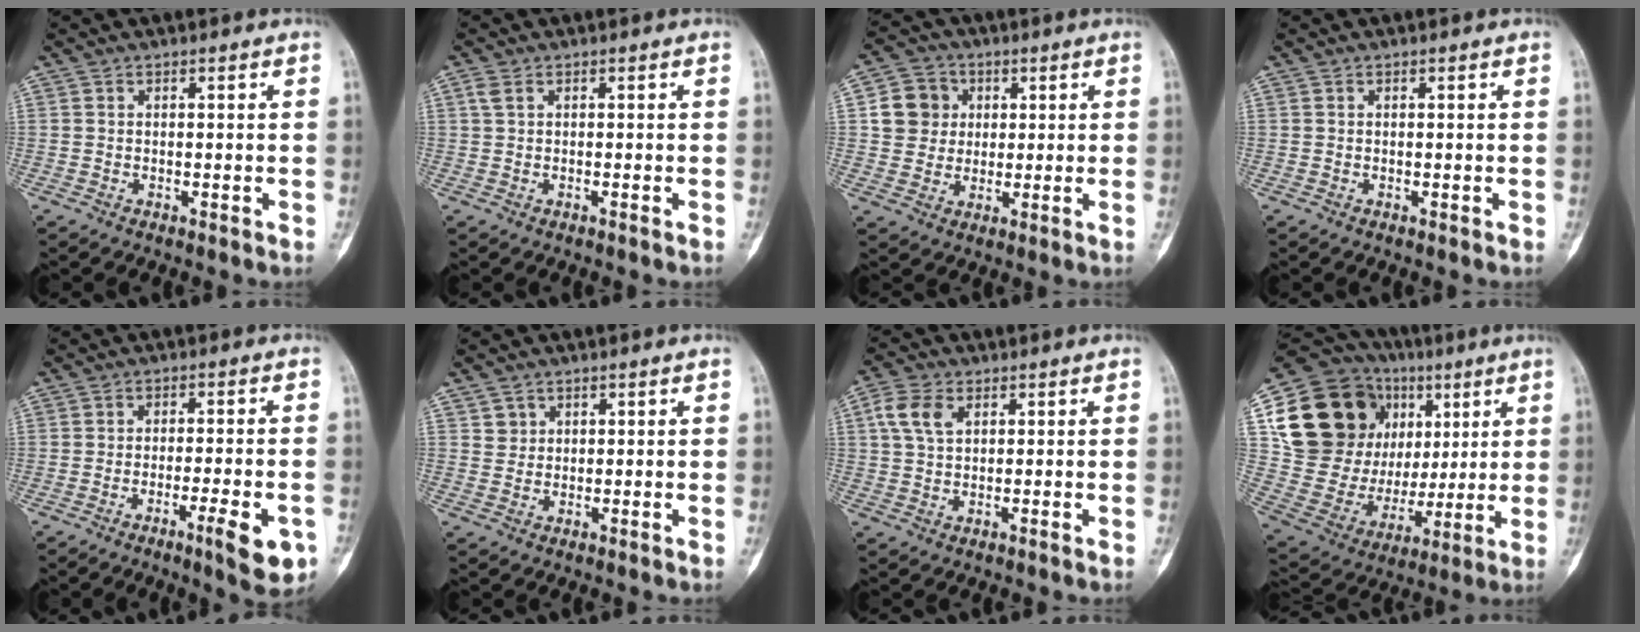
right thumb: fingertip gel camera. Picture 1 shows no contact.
{"total": 1.3, "force": [0.2, 0.5, 1.2], "torque": [-0.037, 0.008, 0.007]}
{"total": 7.8, "force": [1.7, 7.1, 2.7], "torque": [-0.019, 0.003, 0.024]}
{"total": 0.0}
{"total": 8.8, "force": [-4.1, 1.7, 7.7], "torque": [-0.104, 0.005, -0.054]}
{"total": 1.8, "force": [1.0, 1.5, 0.2], "torque": [0.011, -0.004, 0.012]}
{"total": 5.6, "force": [1.8, 3.3, 4.1], "torque": [-0.090, 0.011, 0.034]}
{"total": 28.2, "force": [9.2, 20.8, 16.6], "torque": [-0.266, 0.027, 0.177]}